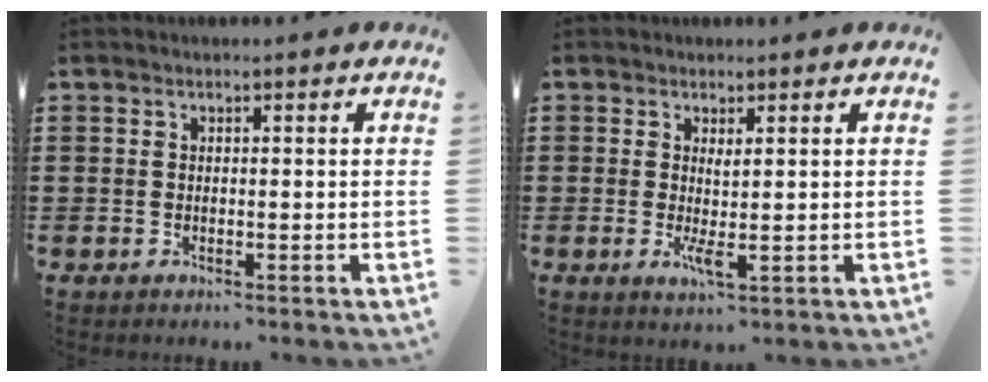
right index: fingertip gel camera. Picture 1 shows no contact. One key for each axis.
{"total": 2.4, "fx": 0.2, "fy": 0.4, "fz": 2.4, "tx": -0.045, "ty": -0.003, "tz": 0.004}